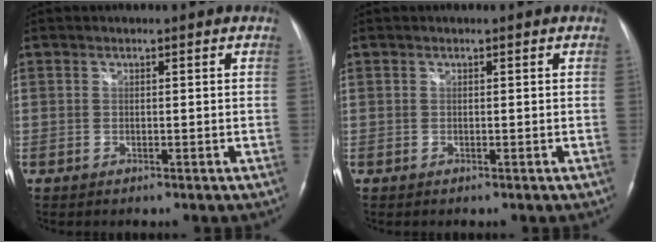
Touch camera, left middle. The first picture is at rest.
{"total": 0.0}